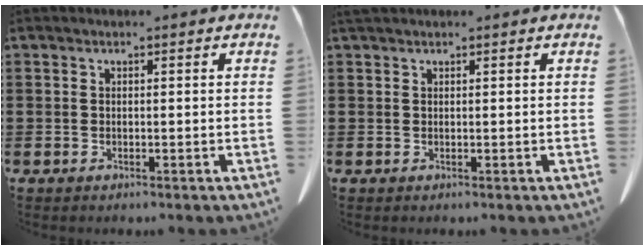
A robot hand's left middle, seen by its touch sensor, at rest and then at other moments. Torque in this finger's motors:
{"motor_torque": [0.12, -0.06, 0.00, 0.00]}